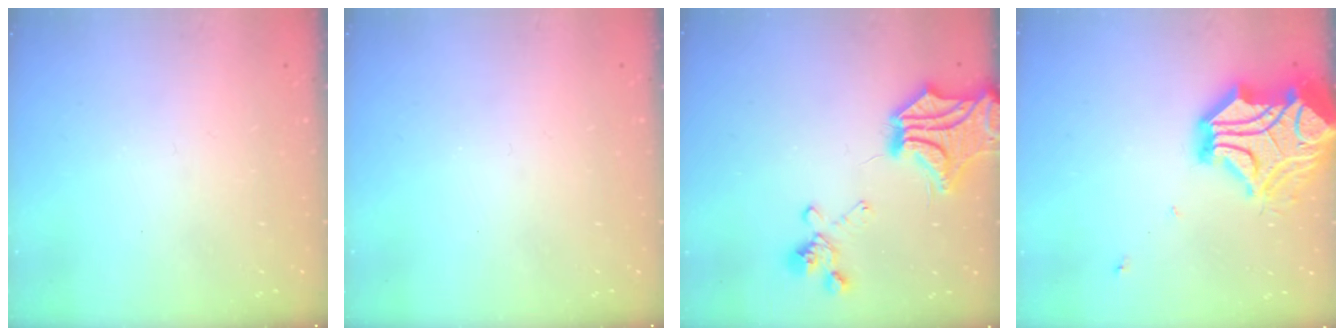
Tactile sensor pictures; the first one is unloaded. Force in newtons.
{"total": 0.0}
{"total": 5.9, "press": 5.1, "slide": 3.1}
{"total": 18.1, "press": 17.7, "slide": 3.5}